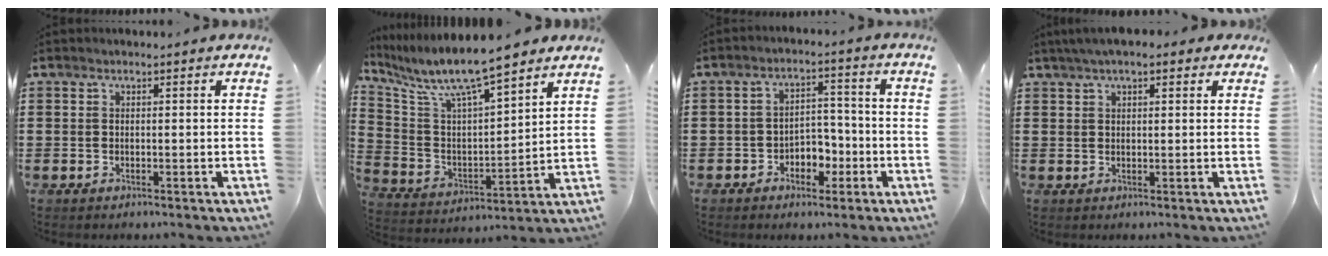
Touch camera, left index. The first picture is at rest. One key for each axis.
{"total": 8.6, "fx": 7.4, "fy": 1.0, "fz": 4.3, "tx": -0.116, "ty": -0.046, "tz": 0.123}
{"total": 3.7, "fx": -1.7, "fy": 0.2, "fz": 3.3, "tx": -0.066, "ty": -0.003, "tz": -0.034}
{"total": 3.3, "fx": 2.3, "fy": 1.2, "fz": 2.1, "tx": -0.047, "ty": 0.011, "tz": 0.041}